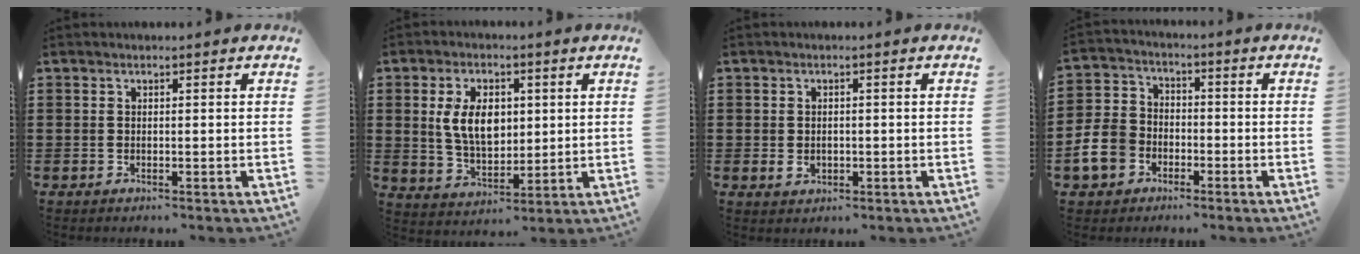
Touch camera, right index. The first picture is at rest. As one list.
[{"total": 8.0, "force": [1.4, 5.0, 6.1], "torque": [-0.135, 0.008, 0.020]}, {"total": 1.5, "force": [-0.1, 1.2, 1.0], "torque": [-0.020, 0.005, -0.003]}, {"total": 7.4, "force": [-3.3, 6.0, 2.9], "torque": [-0.101, 0.013, -0.071]}]